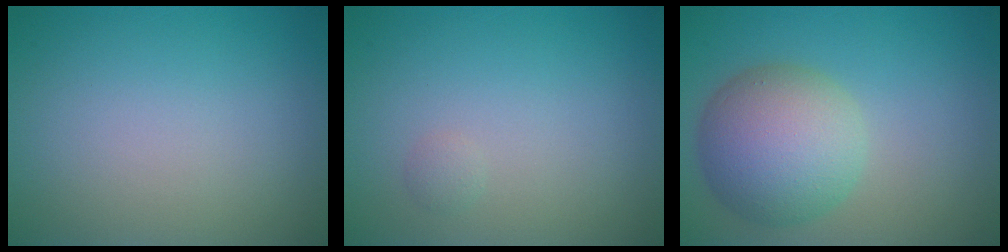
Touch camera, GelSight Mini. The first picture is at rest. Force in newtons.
{"total": 0.6, "press": 0.6, "slide": 0.1}
{"total": 7.3, "press": 7.3, "slide": 0.3}